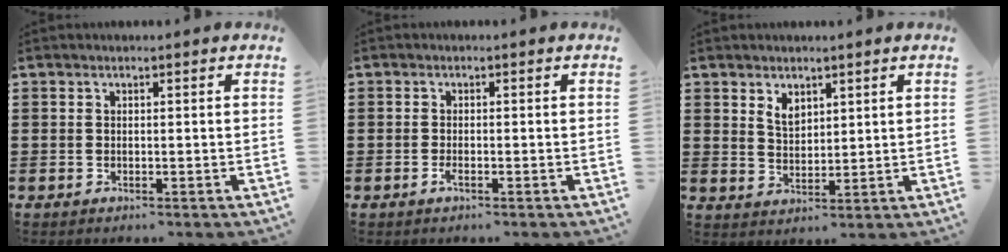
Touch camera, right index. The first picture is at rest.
{"total": 1.2, "force": [-0.8, 0.2, 0.9], "torque": [-0.026, -0.007, -0.016]}
{"total": 3.4, "force": [2.2, 2.1, 1.5], "torque": [-0.037, 0.006, 0.041]}